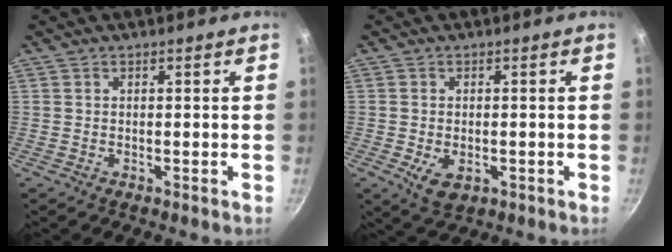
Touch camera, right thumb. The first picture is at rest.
{"total": 4.9, "force": [-1.4, 3.1, 3.6], "torque": [-0.057, -0.007, -0.017]}